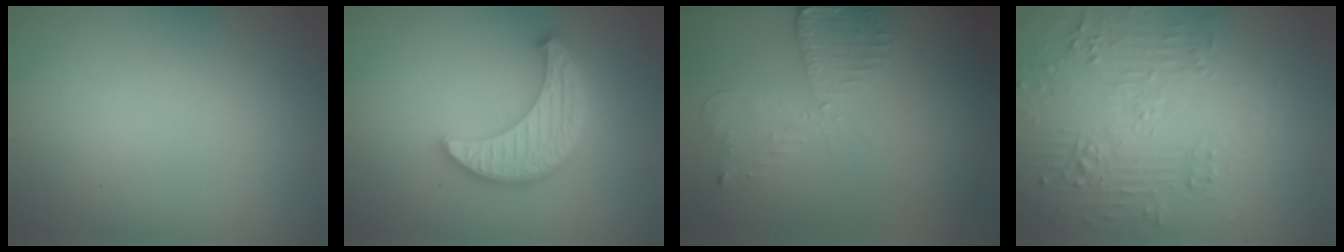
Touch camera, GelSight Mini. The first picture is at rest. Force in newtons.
{"total": 4.4, "press": 3.8, "slide": 2.2}
{"total": 2.6, "press": 2.3, "slide": 1.3}
{"total": 5.3, "press": 3.6, "slide": 3.9}